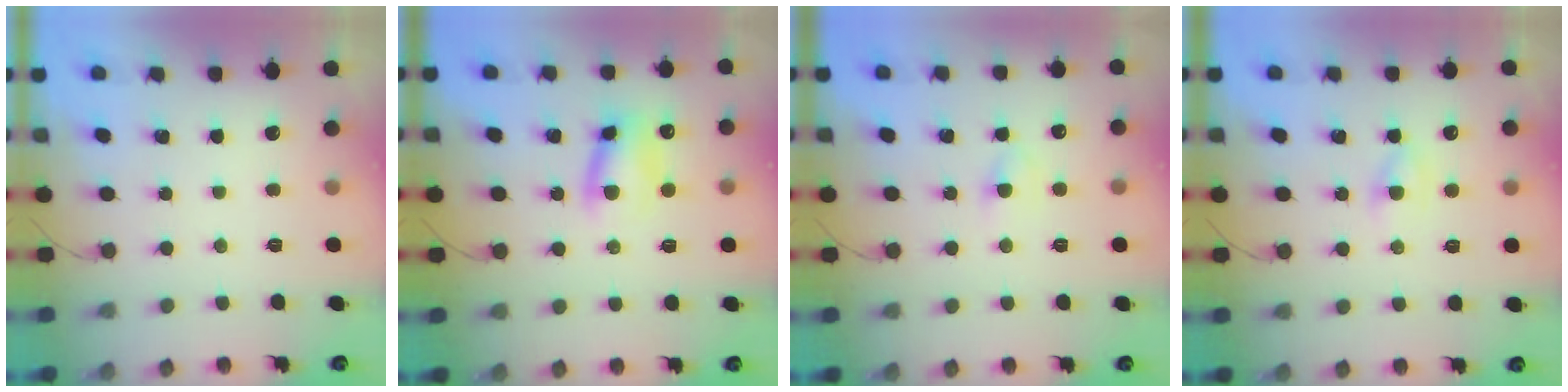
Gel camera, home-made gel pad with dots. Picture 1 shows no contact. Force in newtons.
{"total": 8.5, "press": 8.4, "slide": 1.2}
{"total": 3.5, "press": 3.3, "slide": 1.1}
{"total": 2.5, "press": 2.4, "slide": 0.9}